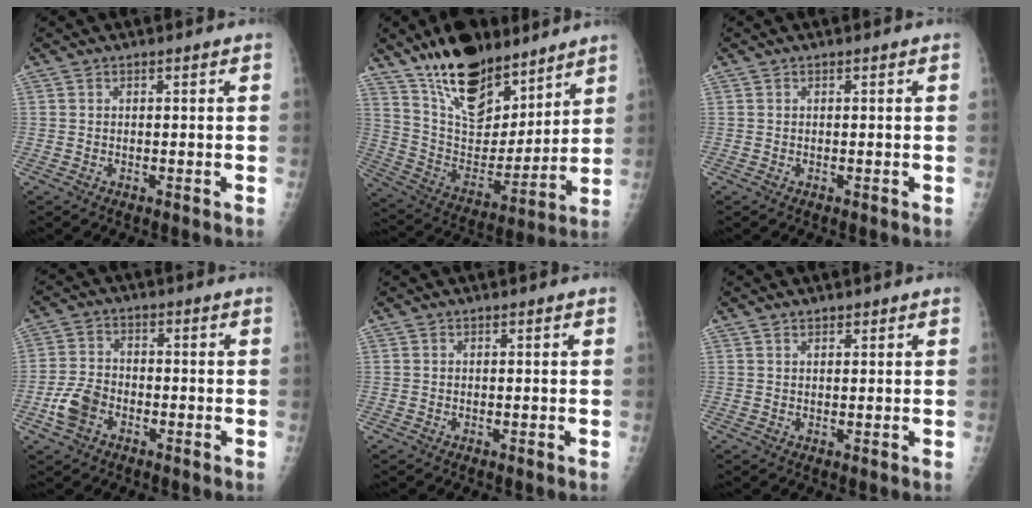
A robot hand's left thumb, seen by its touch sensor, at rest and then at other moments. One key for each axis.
{"total": 22.2, "fx": 15.7, "fy": 10.3, "fz": 11.9, "tx": -0.158, "ty": -0.078, "tz": 0.275}
{"total": 0.0}
{"total": 6.4, "fx": -2.9, "fy": 4.4, "fz": 3.7, "tx": -0.073, "ty": 0.016, "tz": -0.056}
{"total": 0.0}
{"total": 1.0, "fx": 0.9, "fy": 0.5, "fz": 0.3, "tx": 0.002, "ty": -0.005, "tz": 0.012}